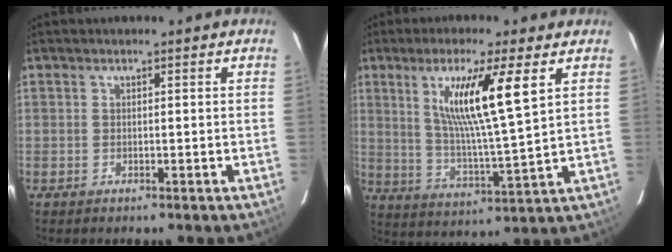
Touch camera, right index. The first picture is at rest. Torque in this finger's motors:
{"motor_torque": [1.18, 0.96, 0.37, 0.21]}